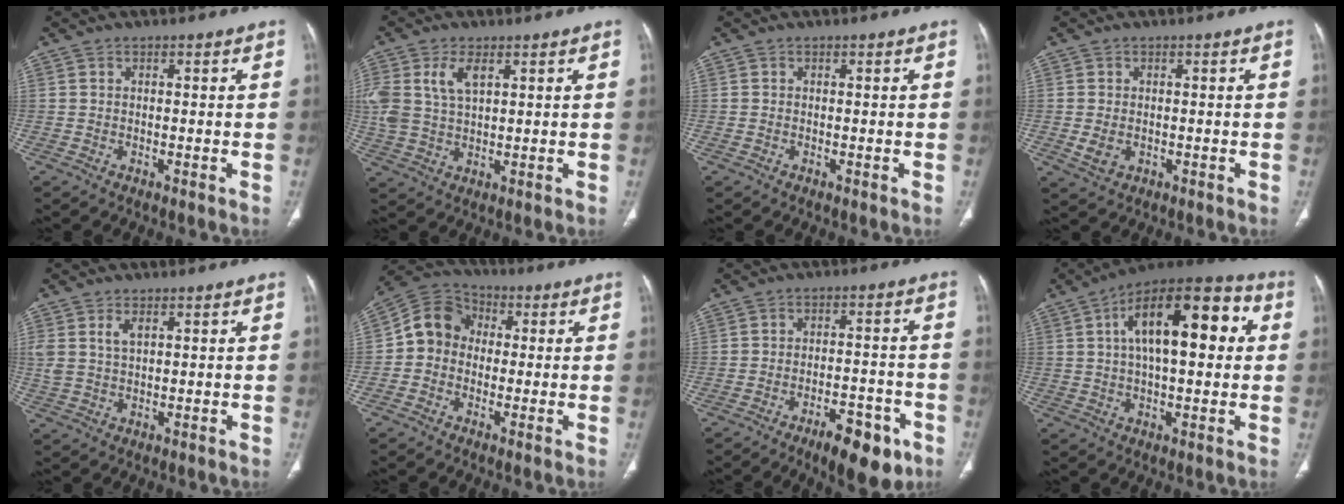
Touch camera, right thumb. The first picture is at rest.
{"total": 9.3, "force": [3.5, 5.2, 6.8], "torque": [-0.156, 0.001, 0.076]}
{"total": 0.0}
{"total": 3.1, "force": [-0.4, 2.3, 2.0], "torque": [-0.039, -0.002, -0.001]}
{"total": 3.8, "force": [1.7, 2.1, 2.8], "torque": [-0.057, -0.001, 0.041]}
{"total": 8.8, "force": [-0.3, 7.7, 4.2], "torque": [-0.060, 0.033, -0.023]}
{"total": 10.6, "force": [-6.1, 4.2, 7.6], "torque": [-0.091, 0.030, -0.085]}
{"total": 19.5, "force": [4.2, 8.6, 17.0], "torque": [-0.236, 0.028, 0.053]}